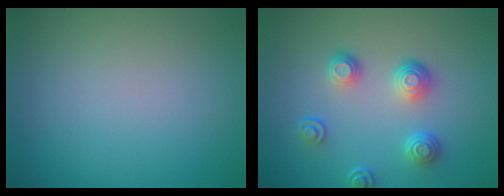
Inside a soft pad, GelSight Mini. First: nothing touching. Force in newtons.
{"total": 3.7, "press": 2.9, "slide": 2.3}